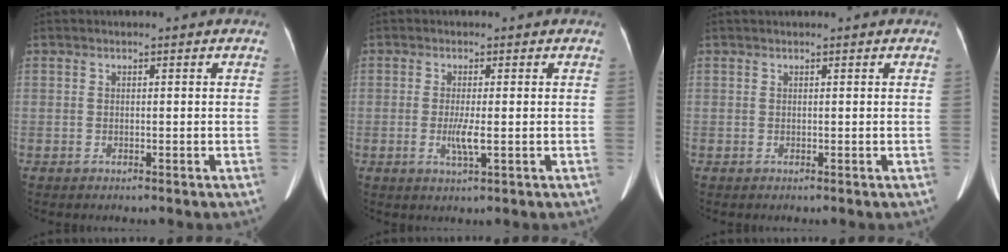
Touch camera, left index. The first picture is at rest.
{"total": 2.9, "force": [-0.4, 0.2, 2.9], "torque": [-0.063, -0.007, -0.005]}
{"total": 1.0, "force": [0.9, 0.2, 0.2], "torque": [-0.007, 0.021, 0.018]}